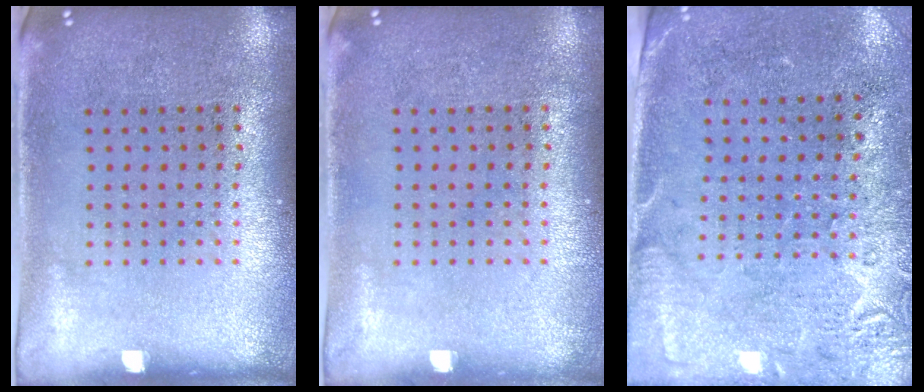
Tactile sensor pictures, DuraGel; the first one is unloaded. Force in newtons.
{"total": 0.0}
{"total": 2.7, "press": 2.3, "slide": 1.4}